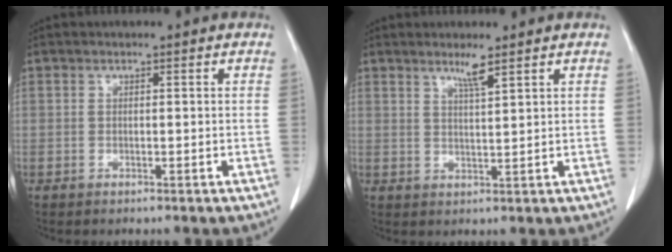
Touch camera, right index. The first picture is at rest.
{"total": 2.9, "force": [2.1, -0.4, 1.9], "torque": [-0.039, -0.005, 0.041]}